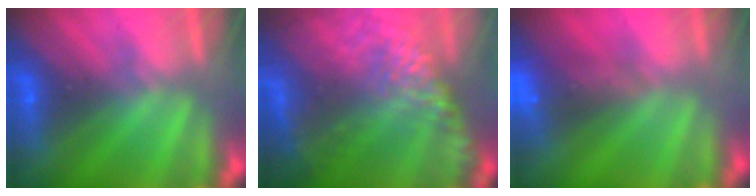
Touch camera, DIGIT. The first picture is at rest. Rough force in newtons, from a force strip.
{"total": 7.5}
{"total": 12.7}